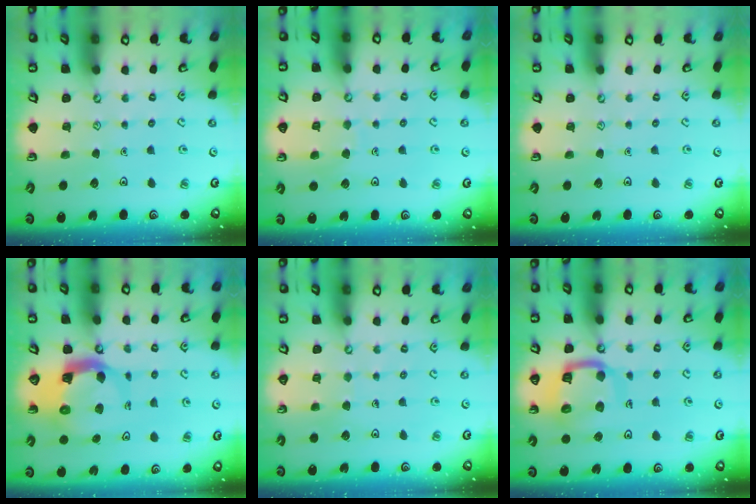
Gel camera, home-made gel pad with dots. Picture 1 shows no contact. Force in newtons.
{"total": 4.7, "press": 4.7, "slide": 0.4}
{"total": 0.0}
{"total": 7.1, "press": 7.1, "slide": 1.0}
{"total": 4.3, "press": 4.3, "slide": 0.3}
{"total": 13.1, "press": 13.0, "slide": 1.7}